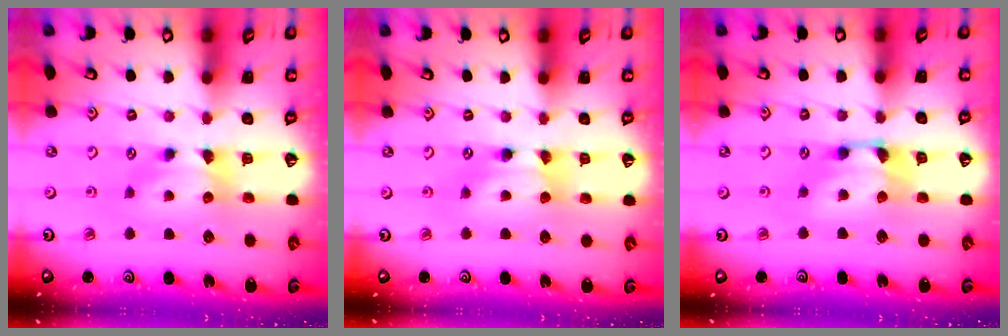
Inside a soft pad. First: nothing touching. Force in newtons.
{"total": 2.0, "press": 2.0, "slide": 0.1}
{"total": 2.4, "press": 1.6, "slide": 1.8}